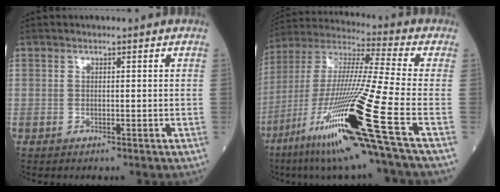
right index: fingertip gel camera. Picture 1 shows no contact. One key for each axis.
{"total": 23.6, "fx": -10.3, "fy": -1.1, "fz": 21.2, "tx": -0.417, "ty": -0.047, "tz": -0.195}